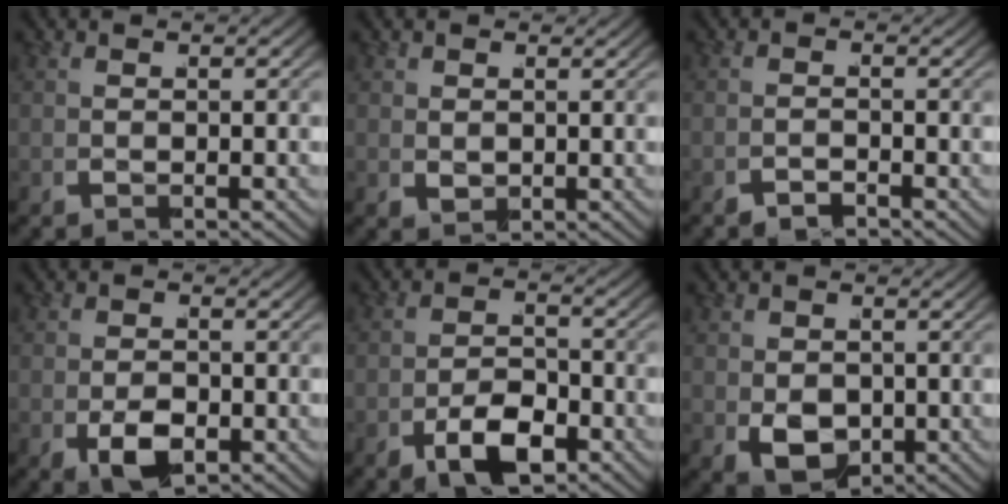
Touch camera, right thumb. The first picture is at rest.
{"total": 1.2, "force": [0.4, 1.0, 0.6], "torque": [-0.009, -0.011, 0.011]}
{"total": 1.9, "force": [-1.8, 0.0, -0.7], "torque": [0.010, -0.008, -0.036]}
{"total": 3.7, "force": [-1.5, 2.5, 2.2], "torque": [-0.048, -0.031, -0.021]}
{"total": 4.3, "force": [-2.8, 2.3, 2.4], "torque": [-0.033, -0.016, -0.050]}
{"total": 5.1, "force": [-1.2, 4.1, 2.8], "torque": [-0.076, -0.047, -0.004]}